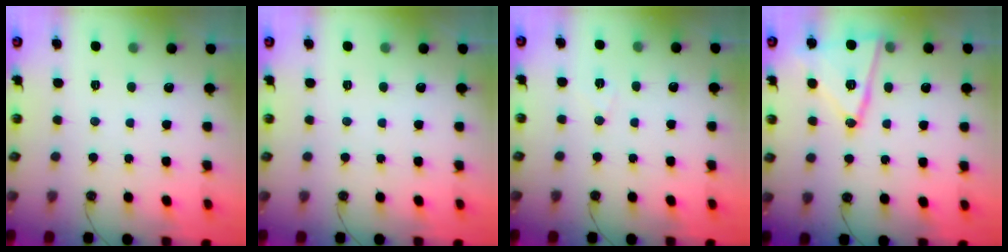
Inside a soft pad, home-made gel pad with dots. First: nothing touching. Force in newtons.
{"total": 0.0}
{"total": 5.0, "press": 3.3, "slide": 3.7}
{"total": 15.3, "press": 15.3, "slide": 1.2}